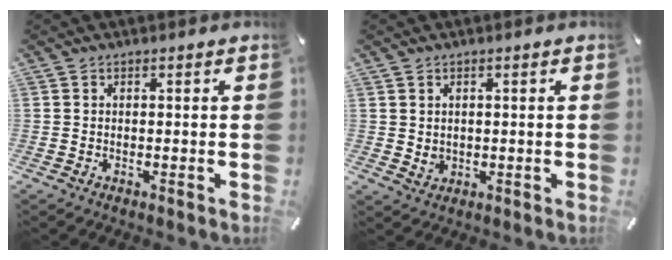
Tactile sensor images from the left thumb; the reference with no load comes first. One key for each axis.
{"total": 2.1, "fx": 0.8, "fy": 1.9, "fz": 0.5, "tx": -0.003, "ty": -0.001, "tz": 0.014}